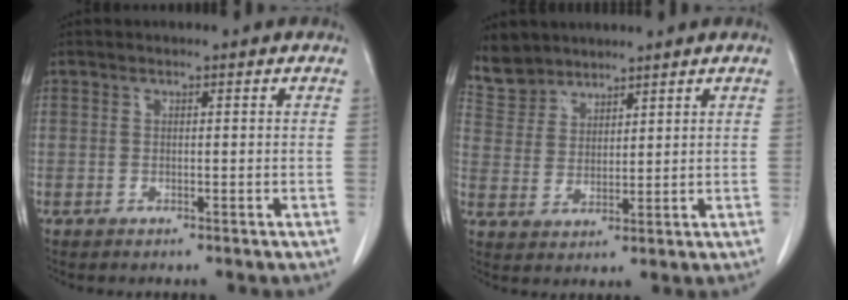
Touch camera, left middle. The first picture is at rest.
{"total": 5.8, "force": [5.3, 2.4, 0.1], "torque": [-0.008, 0.006, 0.116]}